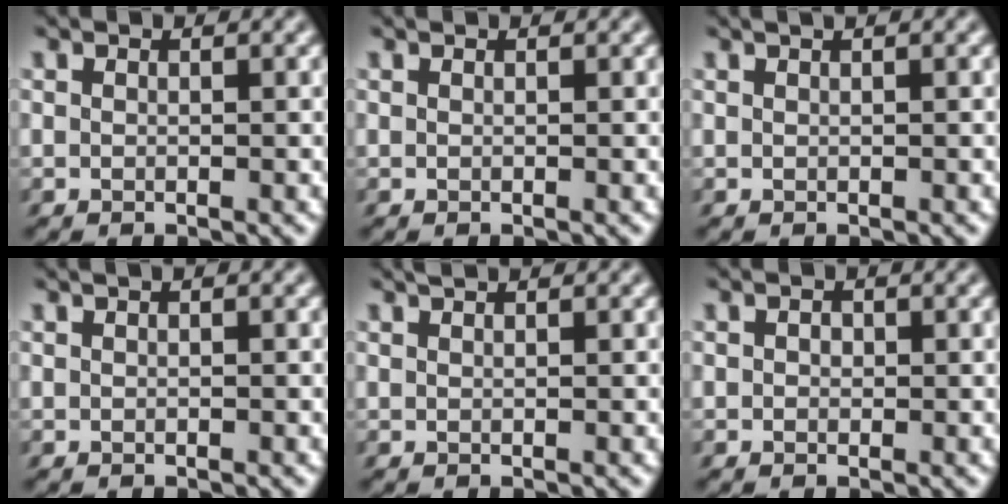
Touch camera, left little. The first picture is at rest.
{"total": 0.0}
{"total": 1.3, "force": [0.9, 0.4, 0.9], "torque": [-0.004, 0.009, 0.005]}
{"total": 0.9, "force": [0.5, 0.3, 0.7], "torque": [-0.006, 0.003, 0.006]}
{"total": 1.0, "force": [0.9, 0.0, 0.5], "torque": [-0.001, 0.005, 0.013]}
{"total": 1.0, "force": [-0.2, 0.9, 0.5], "torque": [-0.010, 0.002, -0.003]}